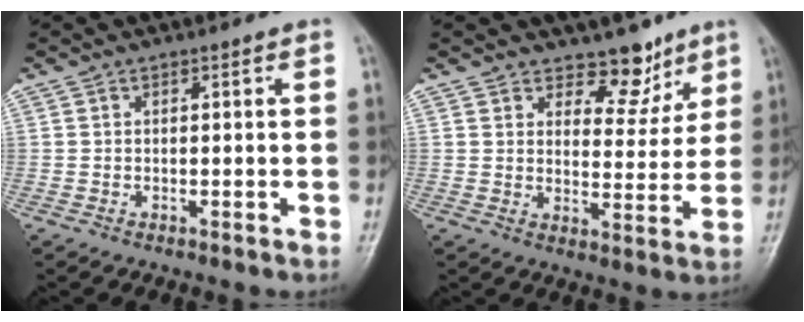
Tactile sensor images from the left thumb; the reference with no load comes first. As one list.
[{"total": 7.2, "force": [5.5, 4.0, 2.3], "torque": [0.007, -0.040, 0.085]}]